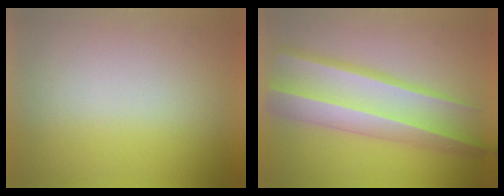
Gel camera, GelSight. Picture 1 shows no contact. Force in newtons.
{"total": 6.6}